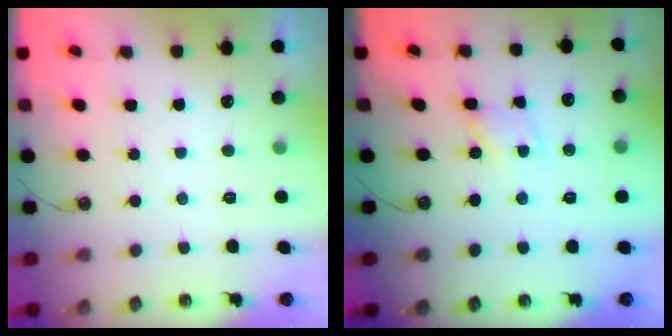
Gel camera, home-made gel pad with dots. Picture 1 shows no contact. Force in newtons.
{"total": 1.8, "press": 1.8, "slide": 0.1}